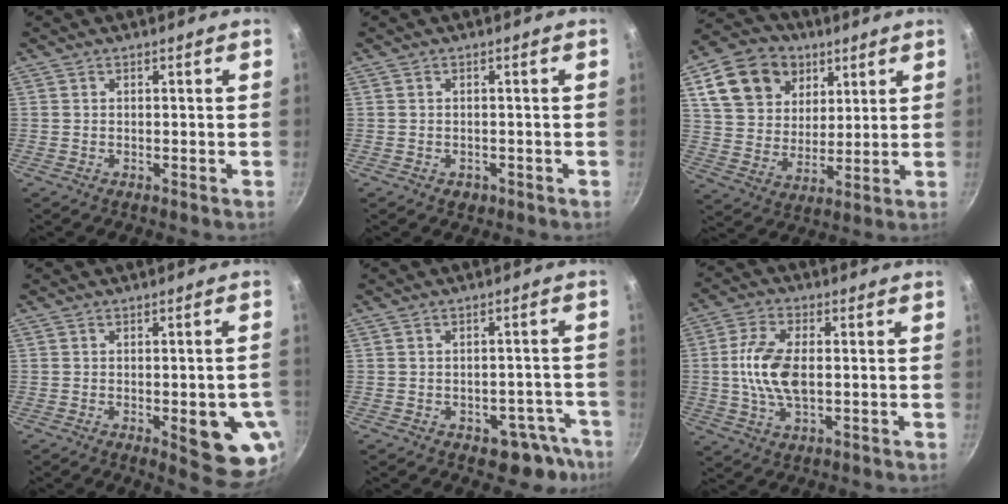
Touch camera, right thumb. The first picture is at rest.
{"total": 1.8, "force": [-0.7, 1.4, 0.7], "torque": [-0.007, 0.003, -0.003]}
{"total": 16.7, "force": [7.4, 12.6, 8.0], "torque": [-0.124, -0.011, 0.130]}
{"total": 11.4, "force": [-3.0, 4.1, 10.2], "torque": [-0.090, 0.002, -0.033]}
{"total": 8.3, "force": [-4.7, 5.4, 4.2], "torque": [0.014, 0.051, -0.038]}
{"total": 10.2, "force": [0.0, 5.4, 8.7], "torque": [-0.171, 0.009, -0.005]}